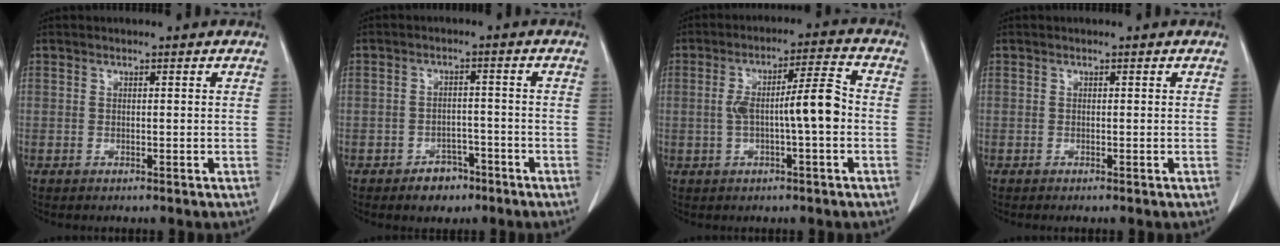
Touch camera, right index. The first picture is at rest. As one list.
[{"total": 4.2, "force": [-2.7, 2.8, 1.5], "torque": [-0.018, 0.009, -0.035]}, {"total": 8.1, "force": [-1.0, 0.8, 8.0], "torque": [-0.139, 0.022, -0.017]}, {"total": 0.0}]